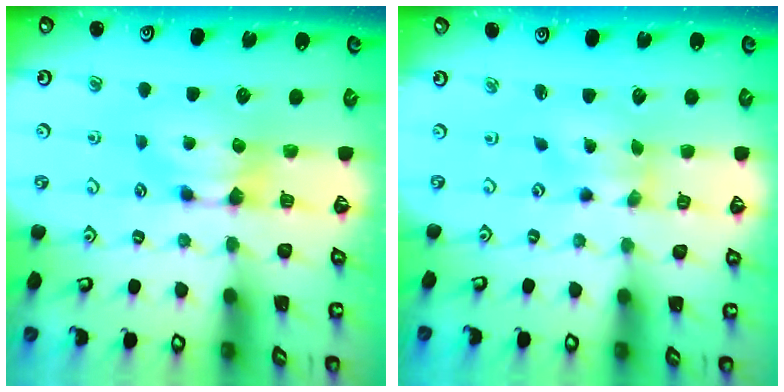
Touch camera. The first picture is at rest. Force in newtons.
{"total": 1.5, "press": 1.0, "slide": 1.1}